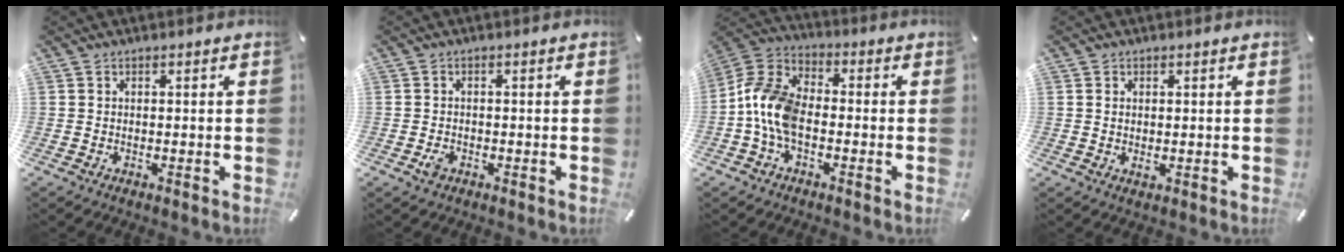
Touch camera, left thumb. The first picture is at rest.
{"total": 1.9, "force": [-0.9, 1.3, 0.9], "torque": [-0.017, 0.004, -0.017]}
{"total": 10.9, "force": [-3.2, 6.8, 7.8], "torque": [-0.170, 0.018, -0.057]}
{"total": 1.2, "force": [0.1, 0.7, 1.0], "torque": [-0.021, 0.003, 0.001]}